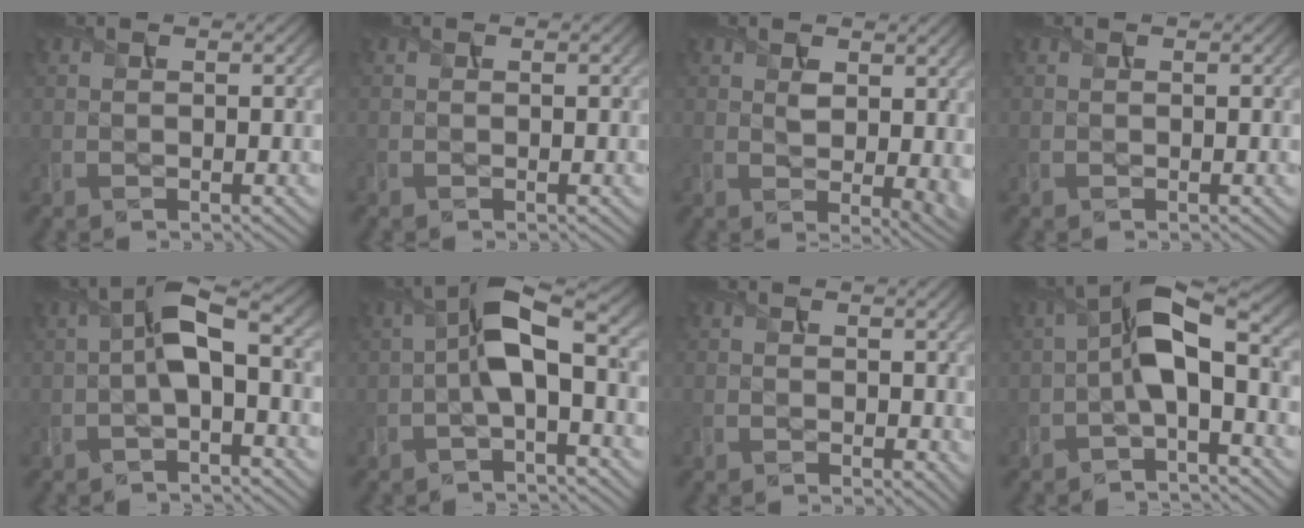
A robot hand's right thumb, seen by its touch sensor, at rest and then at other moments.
{"total": 0.0}
{"total": 4.6, "force": [1.1, 2.5, 3.7], "torque": [-0.059, -0.006, 0.026]}
{"total": 0.0}
{"total": 5.4, "force": [-0.6, 1.8, 5.1], "torque": [-0.101, 0.014, -0.019]}
{"total": 7.0, "force": [-0.6, 2.3, 6.6], "torque": [-0.129, 0.016, -0.022]}
{"total": 1.8, "force": [1.0, 1.0, 1.2], "torque": [-0.017, -0.006, 0.021]}
{"total": 7.7, "force": [-1.2, 2.6, 7.1], "torque": [-0.135, 0.016, -0.032]}